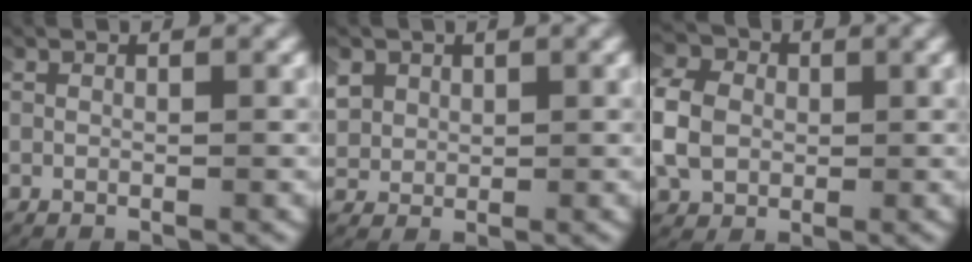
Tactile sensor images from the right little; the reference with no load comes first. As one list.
[{"total": 2.7, "force": [1.0, 2.2, 1.2], "torque": [-0.049, -0.006, 0.024]}, {"total": 4.9, "force": [0.1, 4.1, 2.7], "torque": [-0.081, 0.003, -0.002]}]